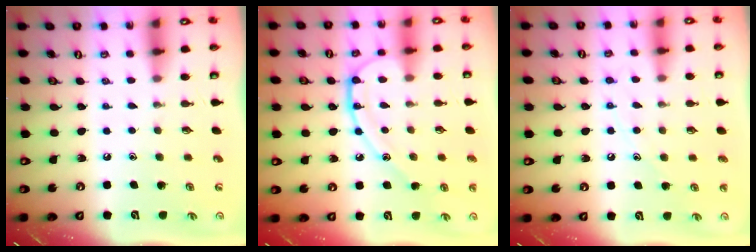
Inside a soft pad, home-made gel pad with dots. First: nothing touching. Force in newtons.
{"total": 11.5, "press": 11.5, "slide": 0.4}
{"total": 8.1, "press": 8.0, "slide": 0.7}